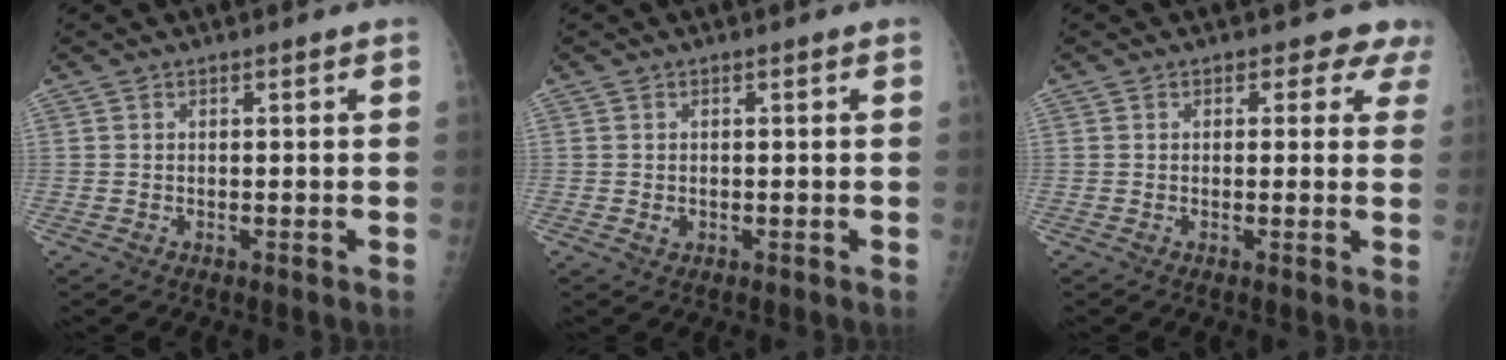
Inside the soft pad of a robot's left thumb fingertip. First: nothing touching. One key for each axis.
{"total": 1.0, "fx": -0.3, "fy": 0.8, "fz": 0.5, "tx": -0.002, "ty": 0.001, "tz": -0.001}
{"total": 3.8, "fx": 2.7, "fy": 2.5, "fz": 1.0, "tx": 0.024, "ty": -0.010, "tz": 0.014}